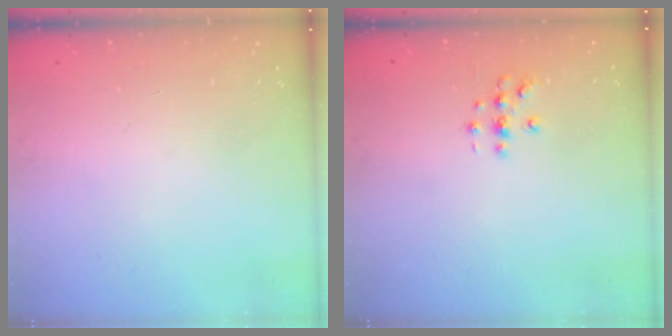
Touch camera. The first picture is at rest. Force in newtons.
{"total": 3.0, "press": 3.0, "slide": 0.3}